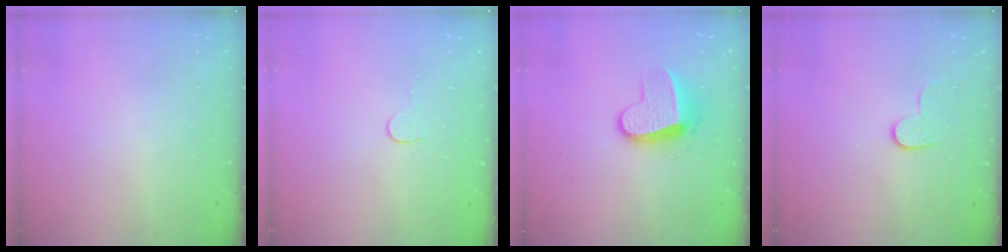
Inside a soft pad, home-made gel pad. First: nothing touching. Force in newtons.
{"total": 4.1, "press": 4.1, "slide": 0.3}
{"total": 9.9, "press": 9.9, "slide": 0.2}
{"total": 5.6, "press": 5.6, "slide": 0.5}